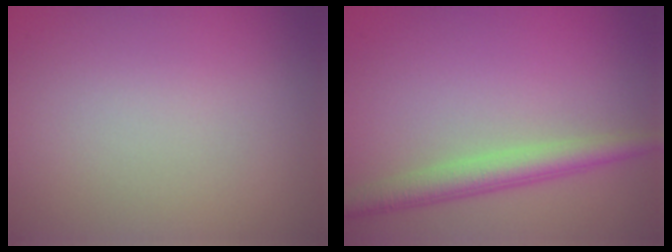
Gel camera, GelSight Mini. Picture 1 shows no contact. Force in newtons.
{"total": 3.5, "press": 3.5, "slide": 0.1}